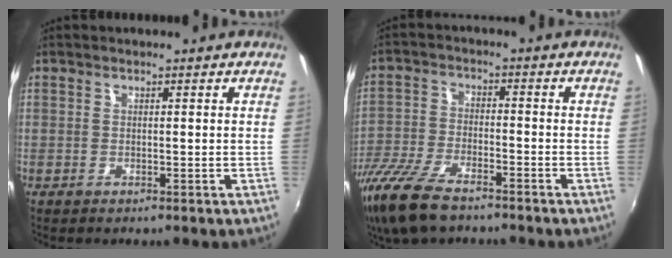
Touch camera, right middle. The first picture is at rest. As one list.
[{"total": 14.6, "force": [-10.9, 5.0, 8.3], "torque": [-0.197, -0.034, -0.212]}]